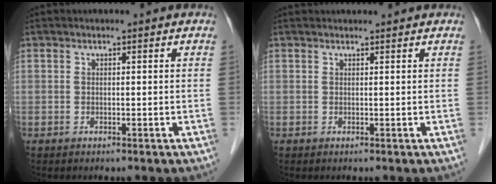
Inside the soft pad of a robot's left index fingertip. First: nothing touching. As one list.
[{"total": 2.4, "force": [2.3, 0.2, 0.4], "torque": [-0.007, 0.025, 0.032]}]